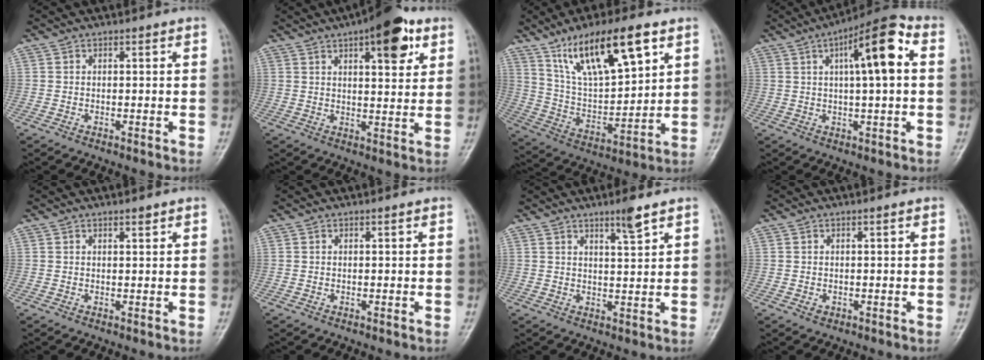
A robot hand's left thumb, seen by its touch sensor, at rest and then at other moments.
{"total": 11.9, "force": [6.0, 4.5, 9.2], "torque": [-0.097, -0.018, 0.078]}
{"total": 17.5, "force": [10.0, 5.6, 13.2], "torque": [-0.208, -0.035, 0.193]}
{"total": 12.7, "force": [3.0, 3.2, 11.9], "torque": [-0.184, 0.024, 0.037]}
{"total": 0.9, "force": [0.7, 0.2, 0.4], "torque": [-0.005, -0.005, 0.012]}
{"total": 0.0}
{"total": 3.9, "force": [2.8, 0.2, 2.7], "torque": [-0.043, -0.021, 0.049]}
{"total": 0.8, "force": [-0.1, 0.7, 0.5], "torque": [-0.002, 0.001, 0.002]}